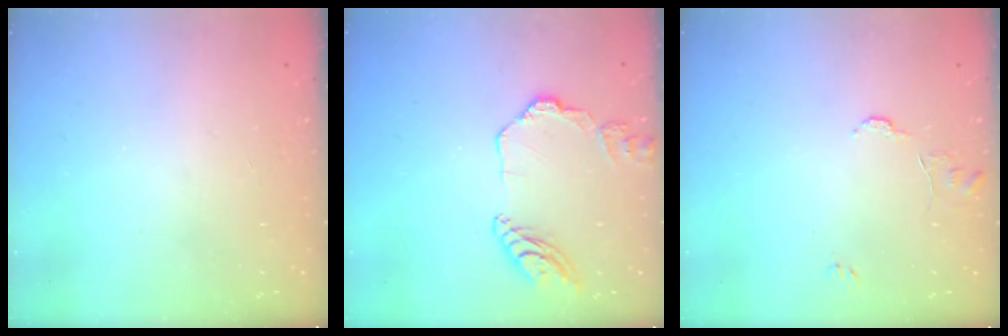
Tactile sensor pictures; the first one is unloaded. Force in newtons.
{"total": 11.8, "press": 11.7, "slide": 1.1}
{"total": 7.7, "press": 7.6, "slide": 0.7}